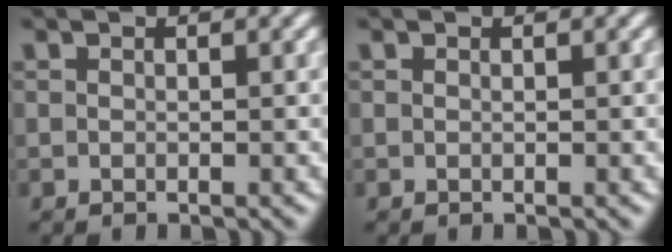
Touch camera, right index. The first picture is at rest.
{"total": 0.0}